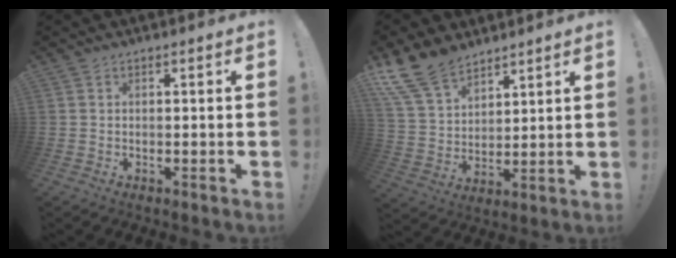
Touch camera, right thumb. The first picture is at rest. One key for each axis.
{"total": 14.7, "fx": 11.1, "fy": 7.7, "fz": 5.7, "tx": -0.123, "ty": -0.064, "tz": 0.215}